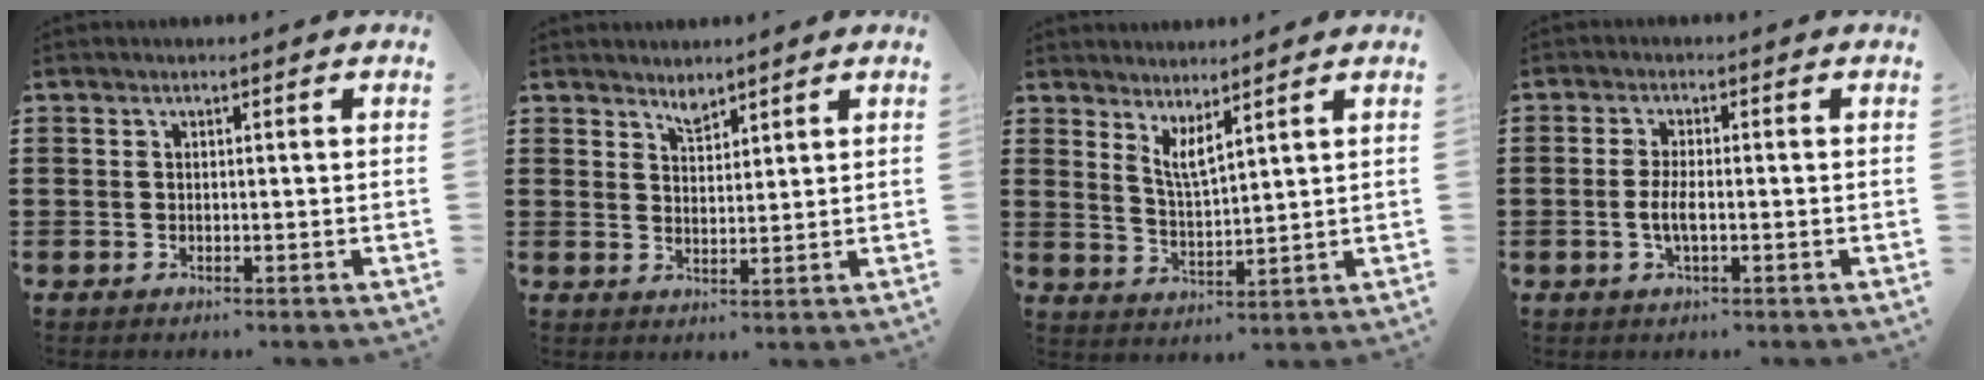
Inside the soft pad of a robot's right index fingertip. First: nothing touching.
{"total": 2.2, "force": [2.1, 0.6, 0.5], "torque": [-0.015, 0.001, 0.041]}
{"total": 3.8, "force": [2.8, 0.5, 2.5], "torque": [-0.057, -0.004, 0.050]}
{"total": 3.1, "force": [-0.7, 0.8, 2.9], "torque": [-0.067, -0.004, -0.018]}